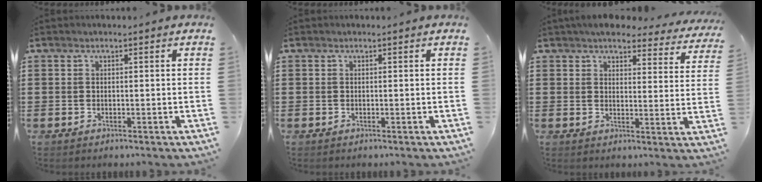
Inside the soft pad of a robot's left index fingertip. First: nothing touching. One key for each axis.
{"total": 0.0}
{"total": 5.0, "fx": 4.7, "fy": 1.4, "fz": 1.2, "tx": -0.037, "ty": -0.020, "tz": 0.082}